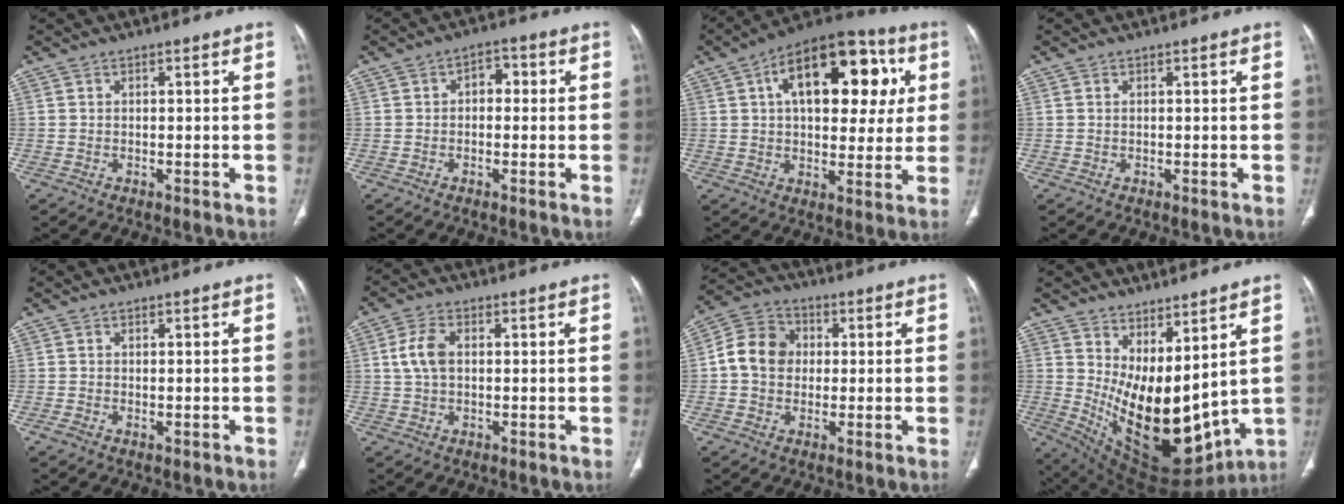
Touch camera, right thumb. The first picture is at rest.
{"total": 3.7, "force": [0.3, 2.5, 2.7], "torque": [-0.021, 0.015, -0.004]}
{"total": 22.6, "force": [6.4, 12.1, 17.9], "torque": [-0.219, 0.019, 0.088]}
{"total": 0.0}
{"total": 1.2, "force": [-0.4, 0.7, 0.8], "torque": [-0.019, 0.001, -0.006]}
{"total": 5.5, "force": [0.8, 3.3, 4.4], "torque": [-0.098, 0.010, 0.014]}
{"total": 9.3, "force": [0.5, 7.9, 5.0], "torque": [-0.077, 0.021, -0.003]}
{"total": 19.4, "force": [4.5, 9.2, 16.5], "torque": [-0.248, -0.070, 0.105]}